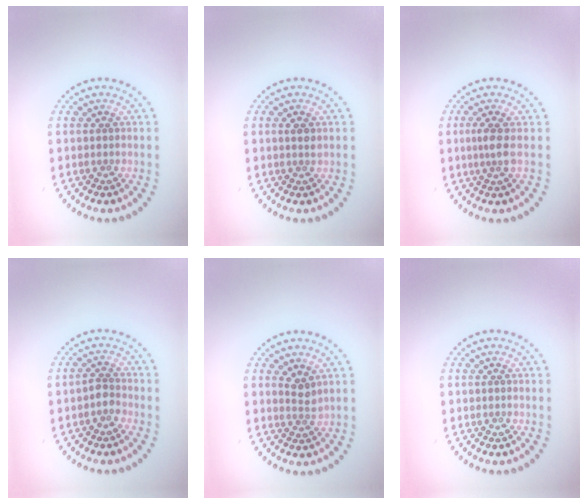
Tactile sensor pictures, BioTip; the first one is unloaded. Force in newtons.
{"total": 0.9, "press": 0.8, "slide": 0.4}
{"total": 1.7, "press": 1.3, "slide": 1.1}
{"total": 1.4, "press": 1.1, "slide": 0.8}
{"total": 1.5, "press": 1.0, "slide": 1.1}
{"total": 0.0}